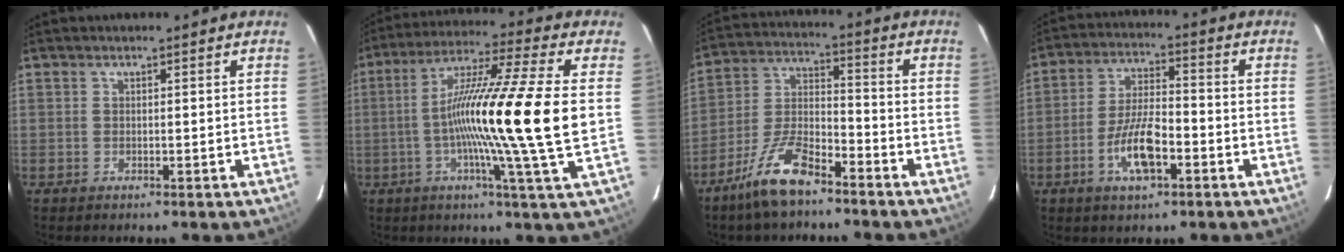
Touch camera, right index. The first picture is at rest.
{"total": 19.4, "force": [-0.9, -2.1, 19.2], "torque": [-0.329, -0.008, -0.036]}
{"total": 10.4, "force": [-7.6, 2.7, 6.6], "torque": [-0.145, -0.009, -0.150]}
{"total": 9.0, "force": [-3.6, 2.6, 7.9], "torque": [-0.156, 0.003, -0.066]}